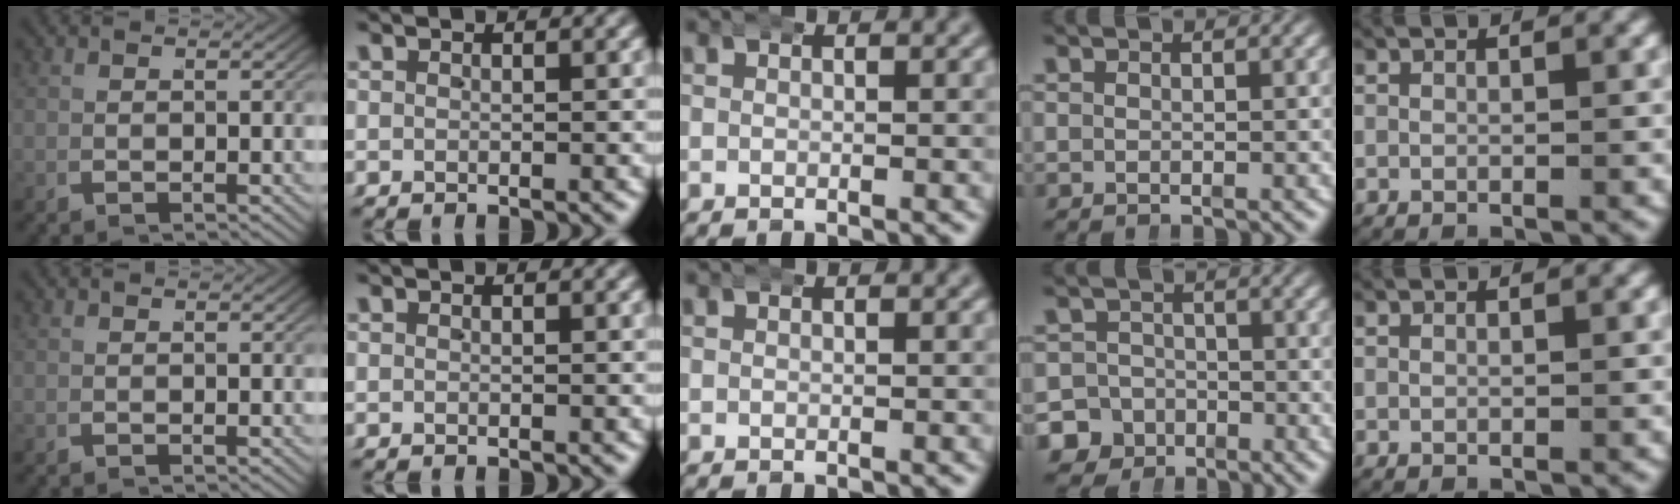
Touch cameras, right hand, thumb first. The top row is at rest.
{"ring": {"total": 8.8, "force": [-4.6, 7.3, 1.7], "torque": [-0.034, -0.037, -0.078]}}